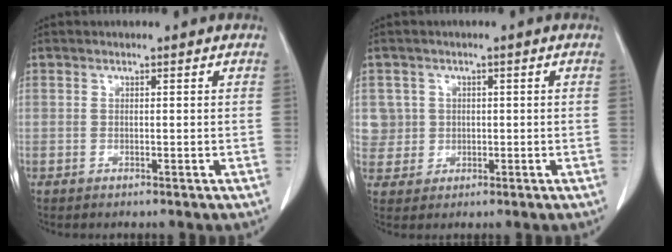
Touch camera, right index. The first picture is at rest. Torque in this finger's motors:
{"motor_torque": [0.32, -0.01, -0.06, 0.01]}